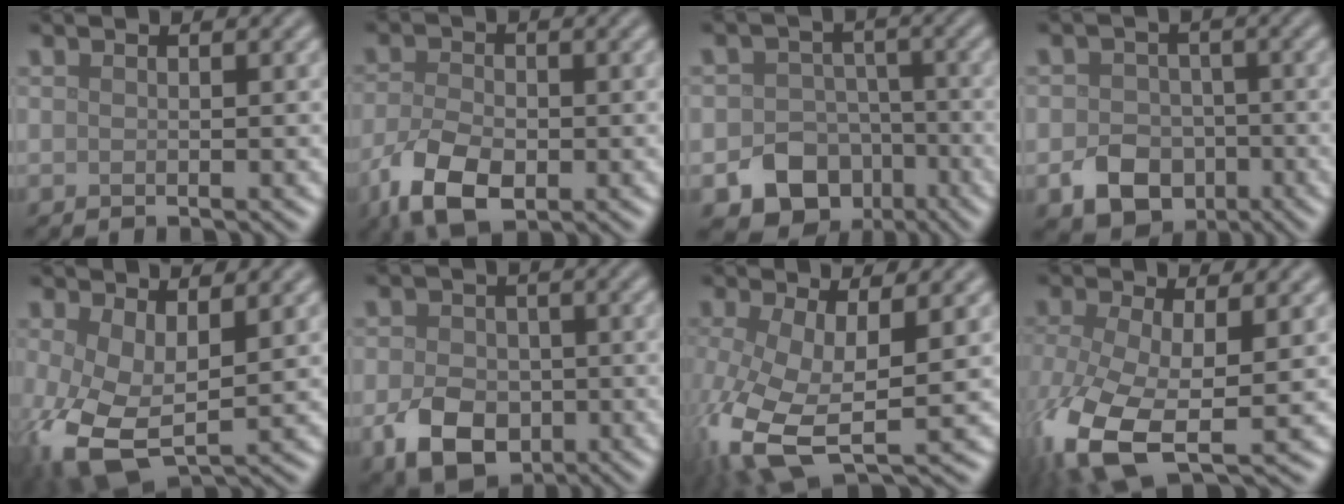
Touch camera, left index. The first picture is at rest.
{"total": 6.3, "force": [-2.6, 3.7, 4.3], "torque": [-0.102, -0.012, -0.053]}
{"total": 10.5, "force": [-5.0, 8.6, 3.2], "torque": [-0.018, -0.038, -0.091]}
{"total": 5.3, "force": [-2.0, 4.2, 2.5], "torque": [-0.036, -0.008, -0.037]}
{"total": 7.8, "force": [-0.7, 4.3, 6.5], "torque": [-0.158, -0.023, -0.005]}
{"total": 6.4, "force": [-2.1, 4.8, 3.8], "torque": [-0.076, -0.012, -0.041]}
{"total": 9.6, "force": [-2.0, 4.4, 8.3], "torque": [-0.193, -0.025, -0.034]}
{"total": 10.3, "force": [-3.1, 4.9, 8.5], "torque": [-0.203, -0.029, -0.051]}